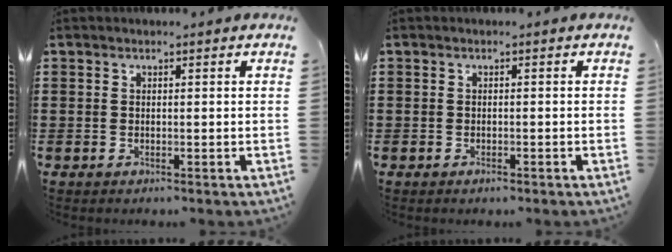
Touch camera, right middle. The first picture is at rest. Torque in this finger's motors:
{"motor_torque": [2.14, 0.00, 0.31, 0.09]}